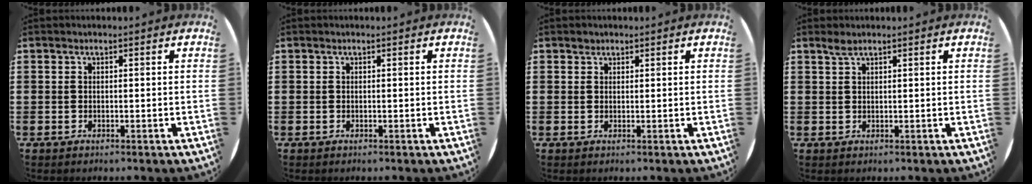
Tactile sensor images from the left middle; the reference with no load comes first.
{"total": 0.0}
{"total": 0.7, "force": [0.6, 0.3, -0.1], "torque": [0.001, 0.003, 0.012]}
{"total": 1.3, "force": [1.1, 0.1, 0.7], "torque": [-0.016, 0.002, 0.020]}